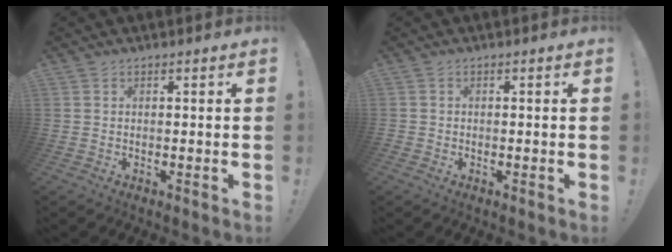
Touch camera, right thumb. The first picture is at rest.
{"total": 0.8, "force": [-0.6, 0.6, 0.1], "torque": [0.000, 0.002, -0.010]}